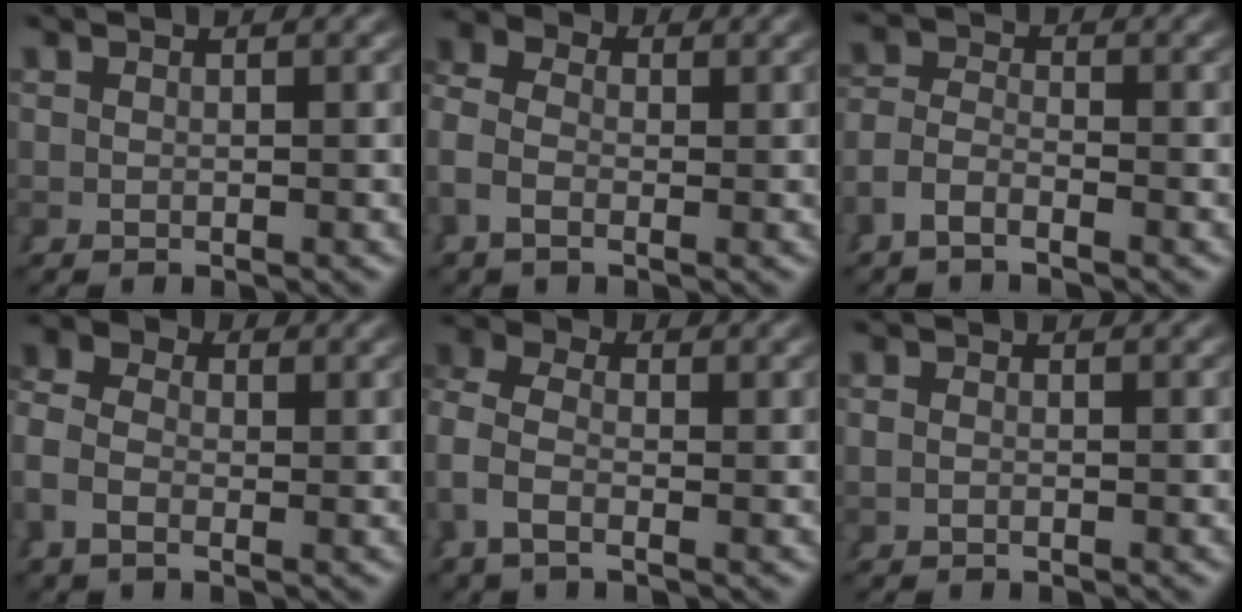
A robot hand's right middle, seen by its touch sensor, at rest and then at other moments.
{"total": 3.9, "force": [-0.4, 3.0, 2.5], "torque": [-0.056, -0.008, -0.014]}
{"total": 2.5, "force": [-1.9, 1.0, 1.1], "torque": [-0.030, -0.012, -0.033]}
{"total": 4.4, "force": [-0.2, 3.4, 2.8], "torque": [-0.060, -0.007, -0.012]}
{"total": 4.7, "force": [-0.4, 3.5, 3.0], "torque": [-0.087, -0.011, -0.013]}
{"total": 0.6, "force": [-0.3, 0.2, 0.5], "torque": [-0.010, 0.001, -0.006]}